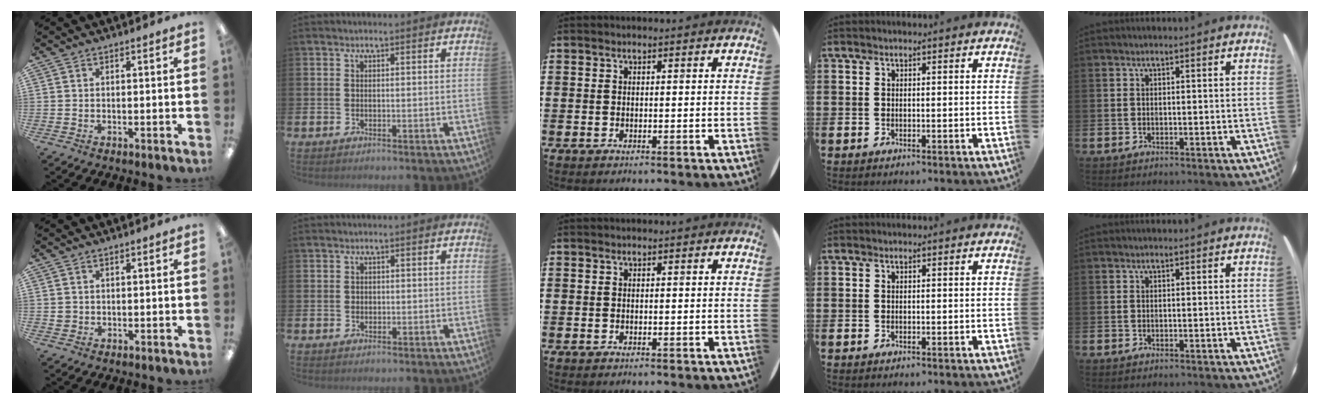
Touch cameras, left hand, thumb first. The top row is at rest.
{"thumb": {"total": 1.4, "force": [0.6, 1.3, 0.3], "torque": [-0.008, 0.003, 0.010]}, "index": {"total": 0.7, "force": [0.2, 0.6, 0.2], "torque": [0.008, 0.000, 0.001]}}